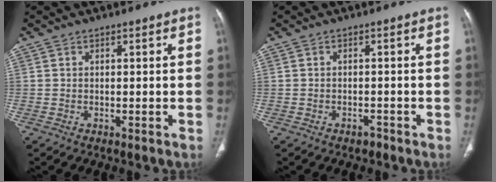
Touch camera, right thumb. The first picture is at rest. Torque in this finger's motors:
{"motor_torque": [-0.16, 0.31, -0.21, 0.08, 0.03]}